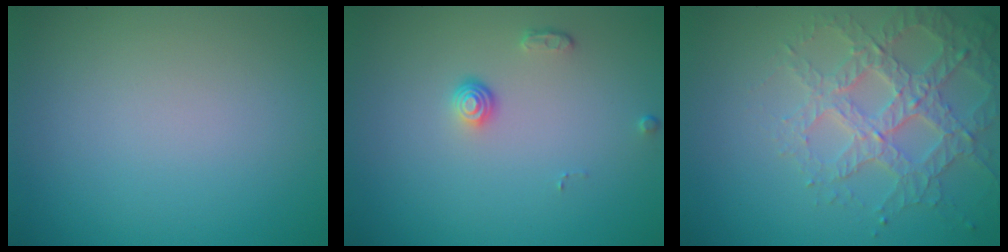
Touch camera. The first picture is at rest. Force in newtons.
{"total": 1.3, "press": 1.0, "slide": 0.9}
{"total": 4.0, "press": 3.8, "slide": 1.0}